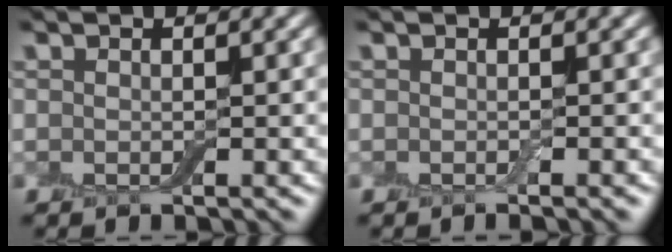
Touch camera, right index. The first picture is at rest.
{"total": 0.7, "force": [-0.3, 0.0, 0.7], "torque": [-0.010, -0.002, -0.006]}